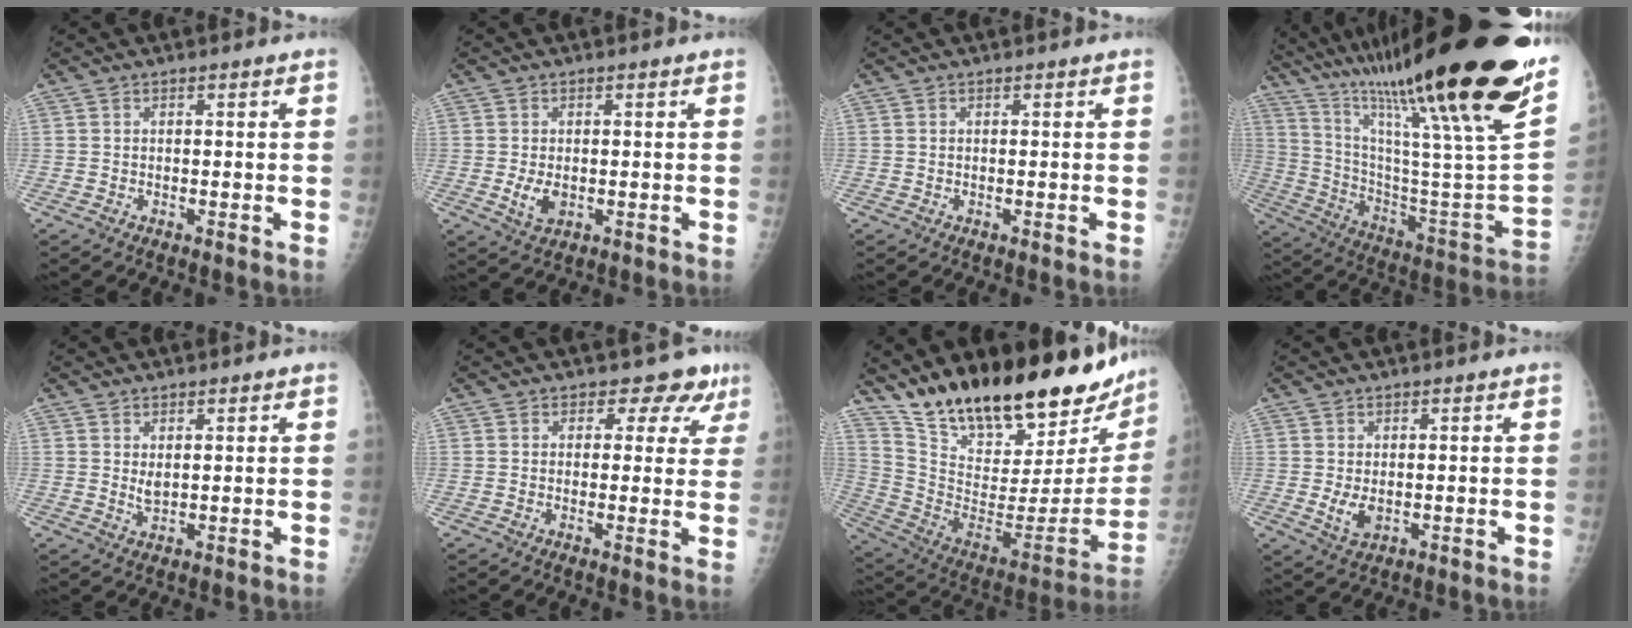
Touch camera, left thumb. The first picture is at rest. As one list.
[{"total": 3.6, "force": [-0.4, 2.3, 2.7], "torque": [-0.047, -0.007, 0.000]}, {"total": 0.0}, {"total": 41.4, "force": [28.5, 4.6, 29.6], "torque": [-0.387, -0.104, 0.445]}, {"total": 2.2, "force": [1.1, 1.2, 1.6], "torque": [-0.024, -0.012, 0.024]}, {"total": 6.1, "force": [4.5, 3.9, 1.2], "torque": [0.026, -0.021, 0.038]}, {"total": 30.6, "force": [23.8, 9.9, 16.5], "torque": [-0.245, -0.110, 0.370]}, {"total": 3.3, "force": [0.0, 2.2, 2.5], "torque": [-0.043, -0.009, 0.009]}]